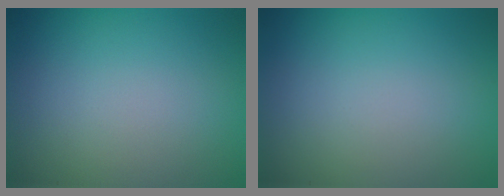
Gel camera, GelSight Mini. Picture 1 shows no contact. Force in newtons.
{"total": 0.0}